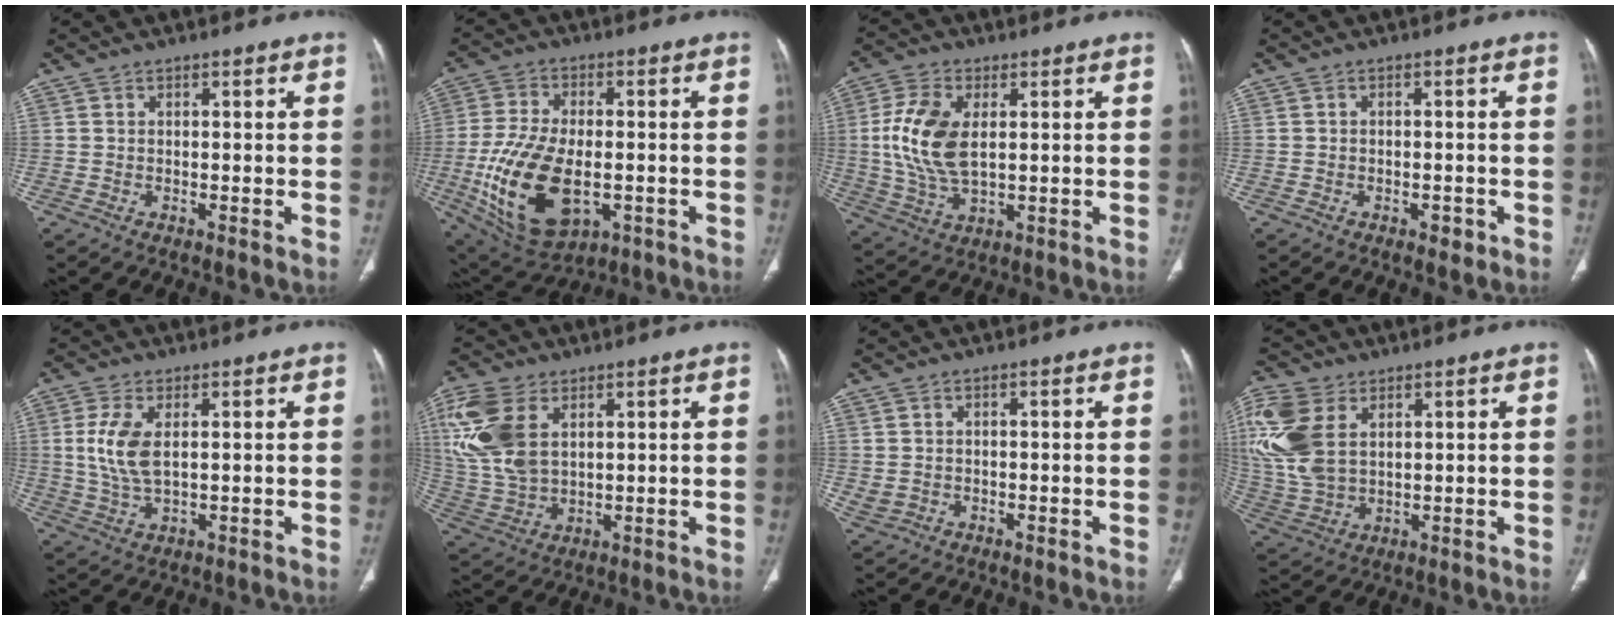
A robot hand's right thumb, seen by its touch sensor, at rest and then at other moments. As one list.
[{"total": 19.0, "force": [-4.3, 10.5, 15.3], "torque": [-0.296, -0.004, -0.054]}, {"total": 12.3, "force": [1.8, 6.7, 10.2], "torque": [-0.219, -0.005, 0.038]}, {"total": 1.9, "force": [-1.0, 1.2, 1.2], "torque": [-0.011, 0.003, -0.011]}, {"total": 7.9, "force": [1.5, 3.8, 6.7], "torque": [-0.153, -0.008, 0.037]}, {"total": 14.9, "force": [5.2, 9.1, 10.6], "torque": [-0.240, -0.008, 0.114]}, {"total": 2.2, "force": [-0.2, 1.9, 1.0], "torque": [-0.020, 0.006, 0.006]}, {"total": 15.8, "force": [5.2, 10.4, 10.8], "torque": [-0.256, -0.011, 0.113]}]